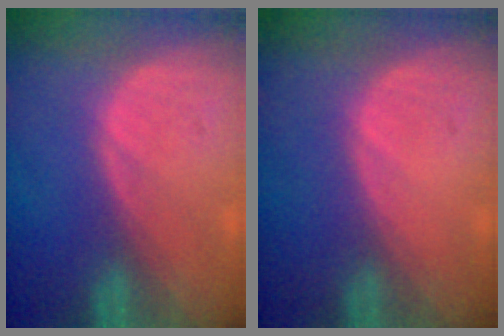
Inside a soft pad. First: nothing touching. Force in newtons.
{"total": 0.0}